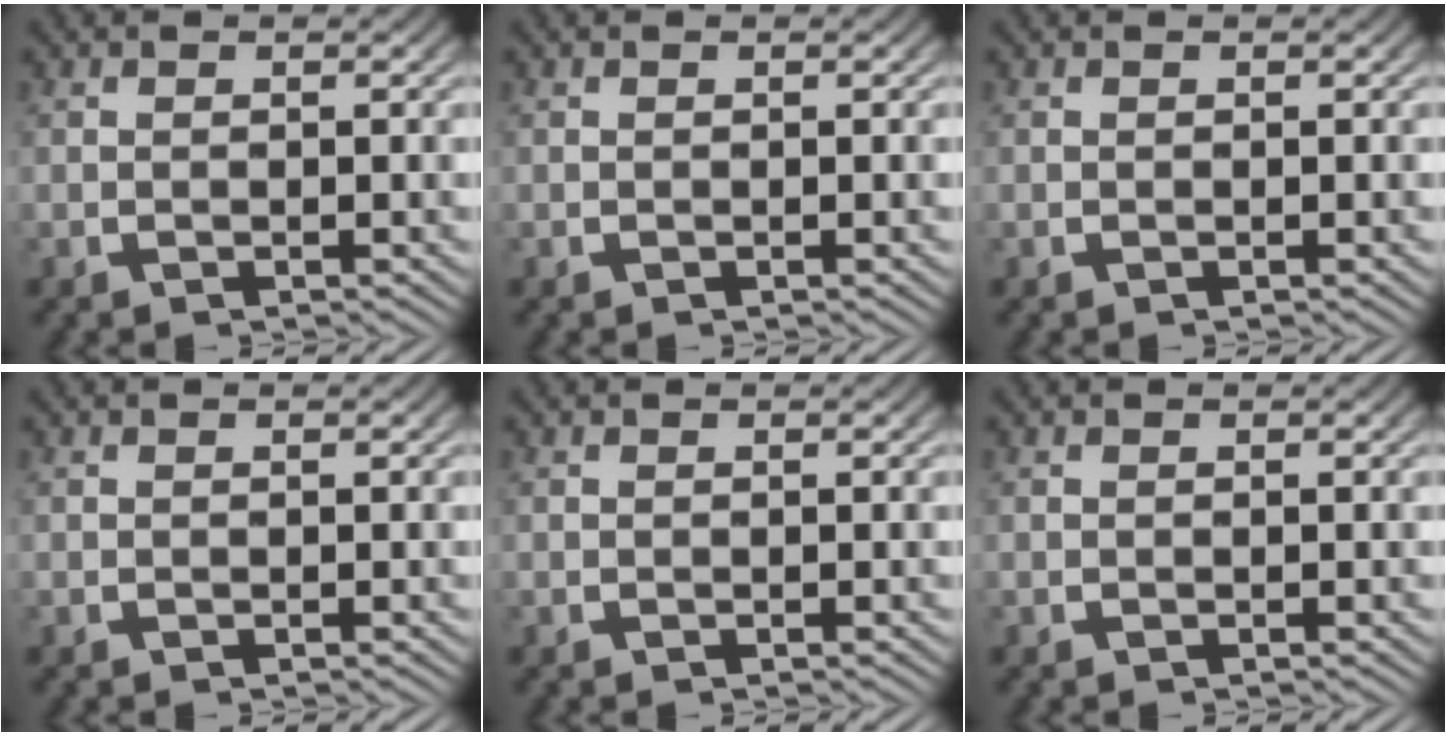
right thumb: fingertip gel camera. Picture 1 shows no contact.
{"total": 0.0}
{"total": 0.0}
{"total": 0.0}
{"total": 0.0}
{"total": 0.0}